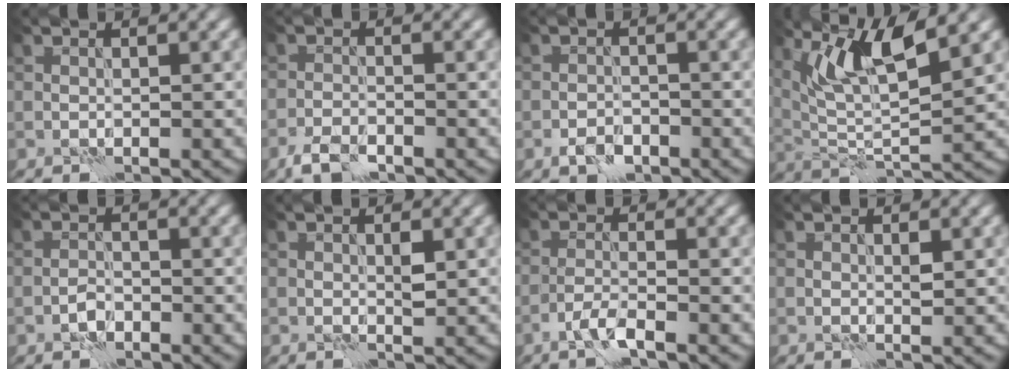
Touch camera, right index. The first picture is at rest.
{"total": 2.5, "force": [-1.9, 0.9, 1.4], "torque": [-0.030, 0.000, -0.044]}
{"total": 2.2, "force": [-1.4, 1.2, 1.1], "torque": [-0.018, 0.002, -0.027]}
{"total": 7.2, "force": [4.7, 1.4, 5.2], "torque": [-0.095, -0.002, 0.092]}
{"total": 1.4, "force": [-0.9, 0.8, 0.8], "torque": [-0.014, 0.005, -0.020]}
{"total": 0.9, "force": [0.2, 0.3, 0.9], "torque": [-0.015, -0.002, 0.005]}
{"total": 1.7, "force": [-1.2, 0.0, 1.2], "torque": [-0.024, 0.004, -0.030]}
{"total": 0.6, "force": [0.2, 0.2, 0.5], "torque": [-0.009, -0.001, 0.004]}